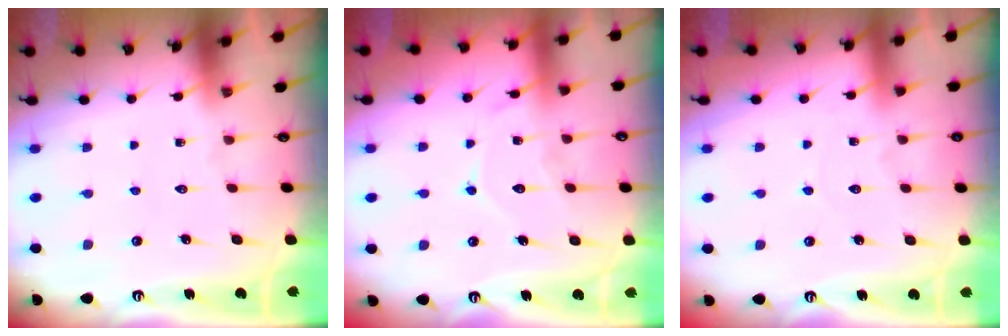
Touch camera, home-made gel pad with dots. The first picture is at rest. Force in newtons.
{"total": 9.2, "press": 9.1, "slide": 0.9}
{"total": 3.3, "press": 3.3, "slide": 0.4}